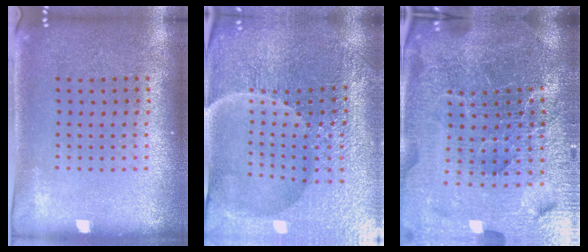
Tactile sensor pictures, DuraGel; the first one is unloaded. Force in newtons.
{"total": 5.0, "press": 4.9, "slide": 1.3}
{"total": 7.1, "press": 6.2, "slide": 3.5}